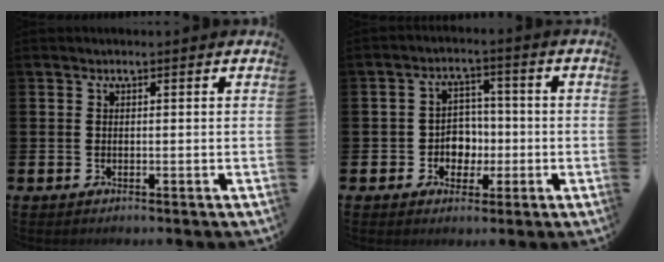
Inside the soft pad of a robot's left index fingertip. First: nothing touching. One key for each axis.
{"total": 4.2, "fx": -0.8, "fy": 3.9, "fz": 1.4, "tx": -0.029, "ty": 0.004, "tz": -0.024}